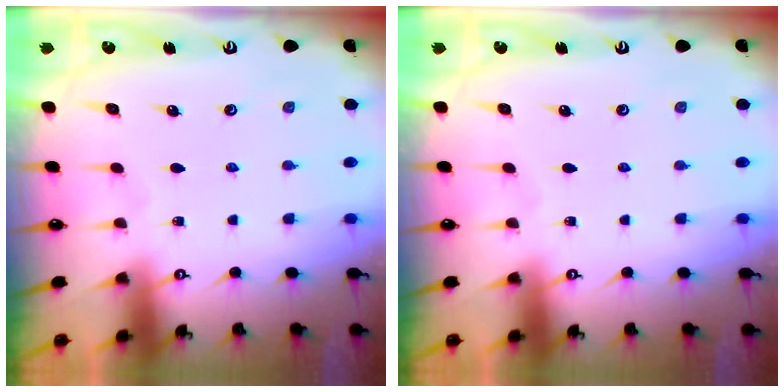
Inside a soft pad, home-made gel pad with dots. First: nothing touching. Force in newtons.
{"total": 0.0}